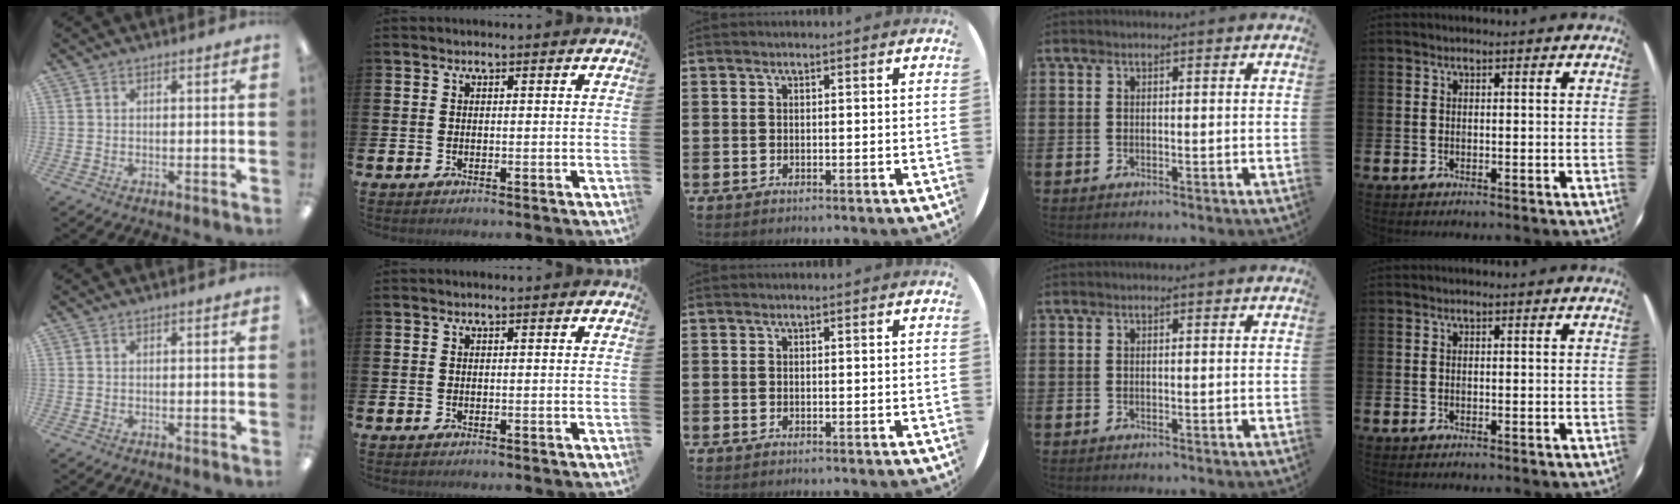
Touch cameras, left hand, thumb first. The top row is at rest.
{}